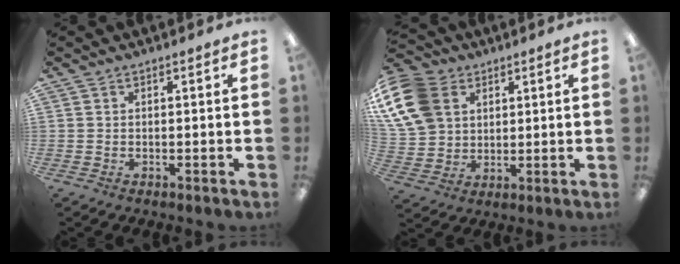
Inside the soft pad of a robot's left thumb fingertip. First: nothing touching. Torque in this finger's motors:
{"motor_torque": [2.15, 2.23, 1.38, -1.39, 0.60]}